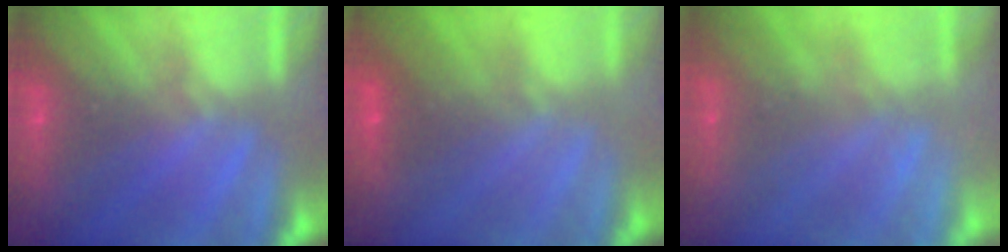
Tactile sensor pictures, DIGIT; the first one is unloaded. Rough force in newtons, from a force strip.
{"total": 1.8}
{"total": 2.1}